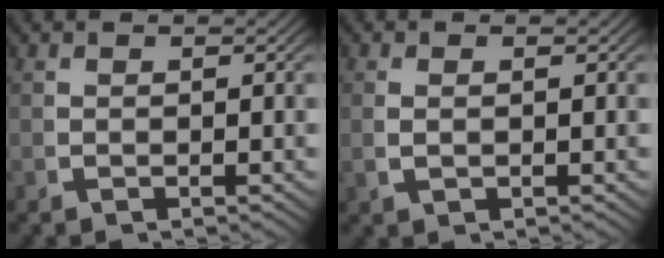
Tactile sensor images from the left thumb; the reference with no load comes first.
{"total": 0.7, "force": [0.2, 0.3, 0.7], "torque": [-0.018, 0.000, 0.009]}